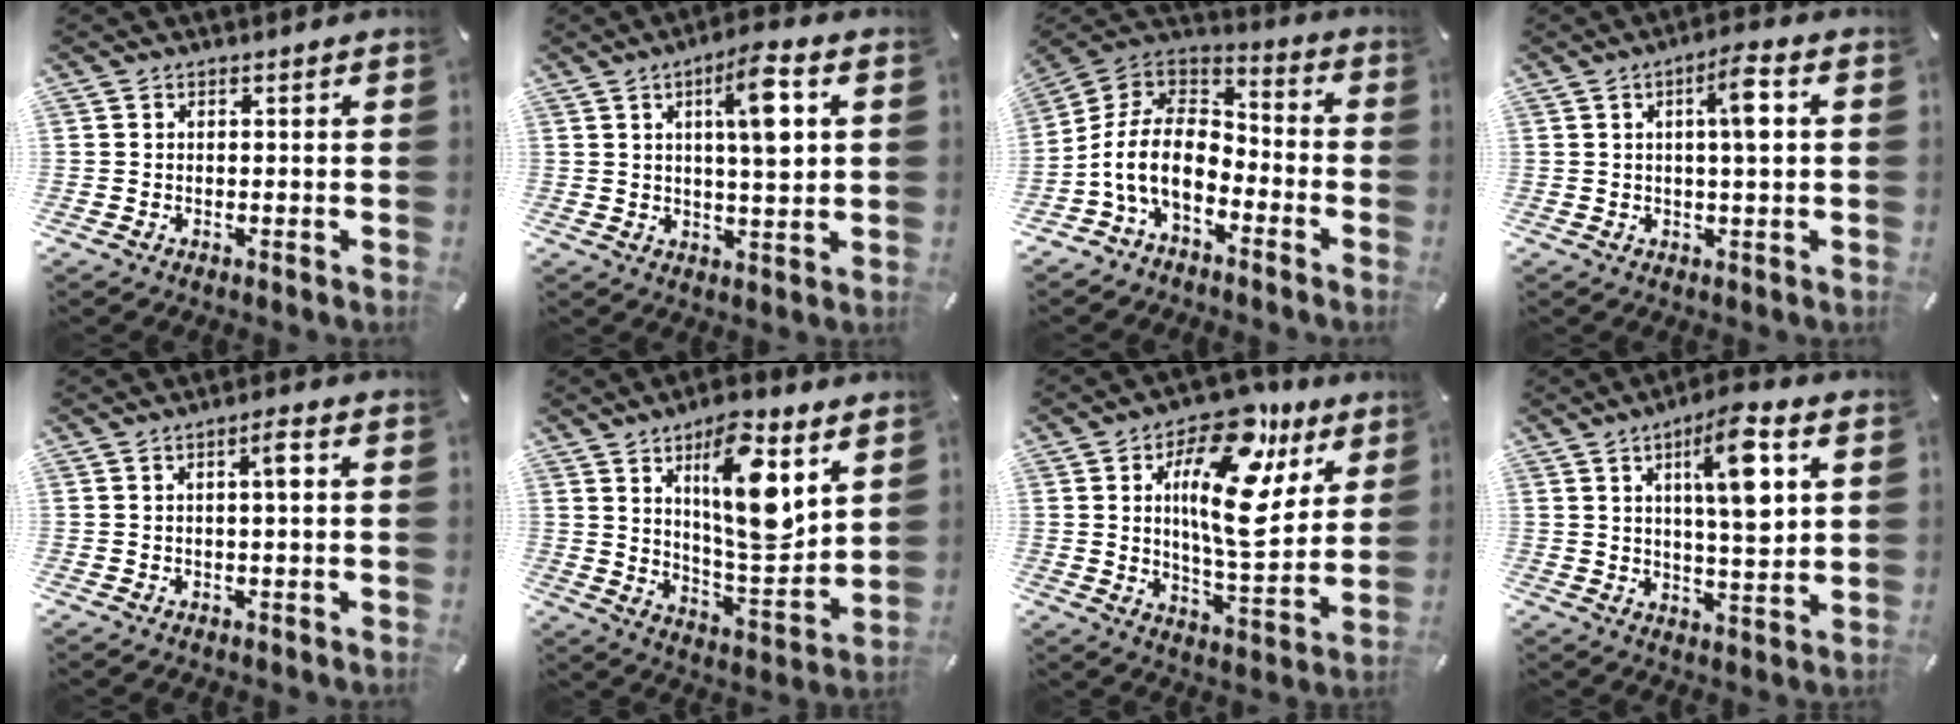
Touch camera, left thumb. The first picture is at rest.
{"total": 10.6, "force": [3.3, 2.5, 9.7], "torque": [-0.155, -0.004, 0.046]}
{"total": 13.8, "force": [-5.8, 8.8, 8.8], "torque": [-0.202, 0.020, -0.109]}
{"total": 7.4, "force": [1.5, 1.4, 7.1], "torque": [-0.122, 0.003, 0.016]}
{"total": 3.5, "force": [0.3, 0.5, 3.5], "torque": [-0.067, 0.008, 0.000]}
{"total": 16.9, "force": [8.0, 6.2, 13.6], "torque": [-0.227, -0.041, 0.126]}
{"total": 19.8, "force": [7.6, 9.2, 15.8], "torque": [-0.241, -0.045, 0.119]}
{"total": 12.9, "force": [4.4, 3.6, 11.6], "torque": [-0.182, -0.005, 0.066]}